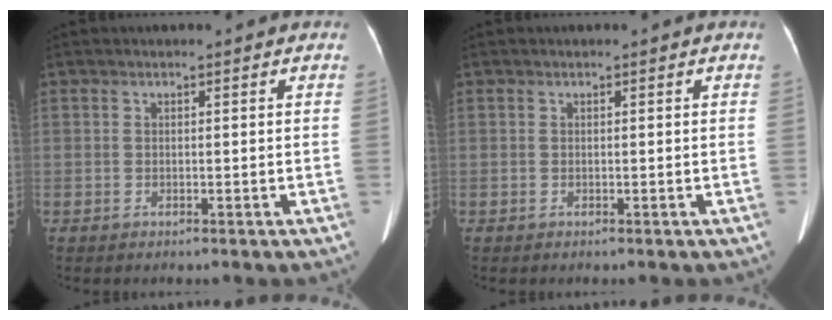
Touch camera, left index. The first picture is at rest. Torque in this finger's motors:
{"motor_torque": [0.00, 0.00, 0.00, 0.00]}